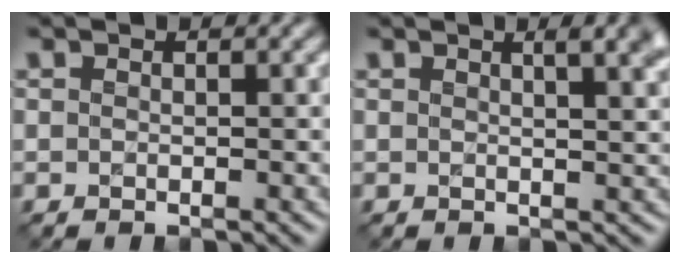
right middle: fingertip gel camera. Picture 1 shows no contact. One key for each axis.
{"total": 4.3, "fx": 2.1, "fy": 1.7, "fz": 3.4, "tx": -0.016, "ty": 0.020, "tz": 0.012}